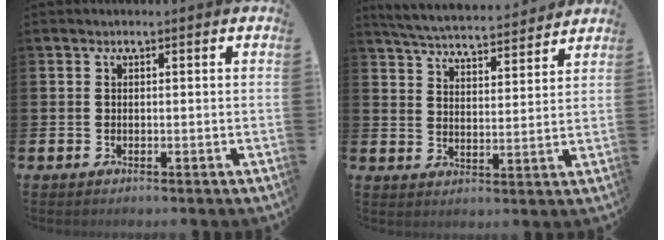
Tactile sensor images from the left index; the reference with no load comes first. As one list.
[{"total": 5.5, "force": [5.4, 0.5, 0.8], "torque": [-0.044, -0.036, 0.096]}]